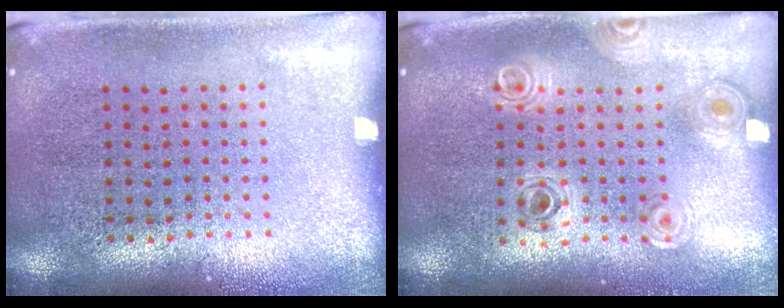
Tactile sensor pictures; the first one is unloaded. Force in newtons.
{"total": 0.9, "press": 0.9, "slide": 0.2}